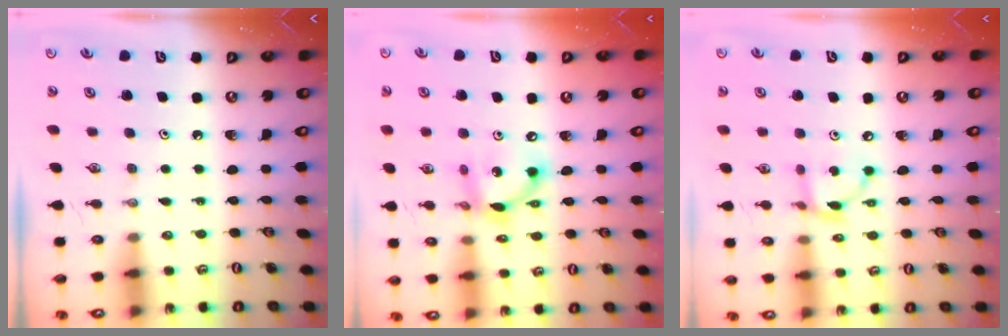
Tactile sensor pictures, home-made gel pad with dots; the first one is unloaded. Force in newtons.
{"total": 11.4, "press": 11.3, "slide": 1.0}
{"total": 8.5, "press": 8.5, "slide": 0.4}